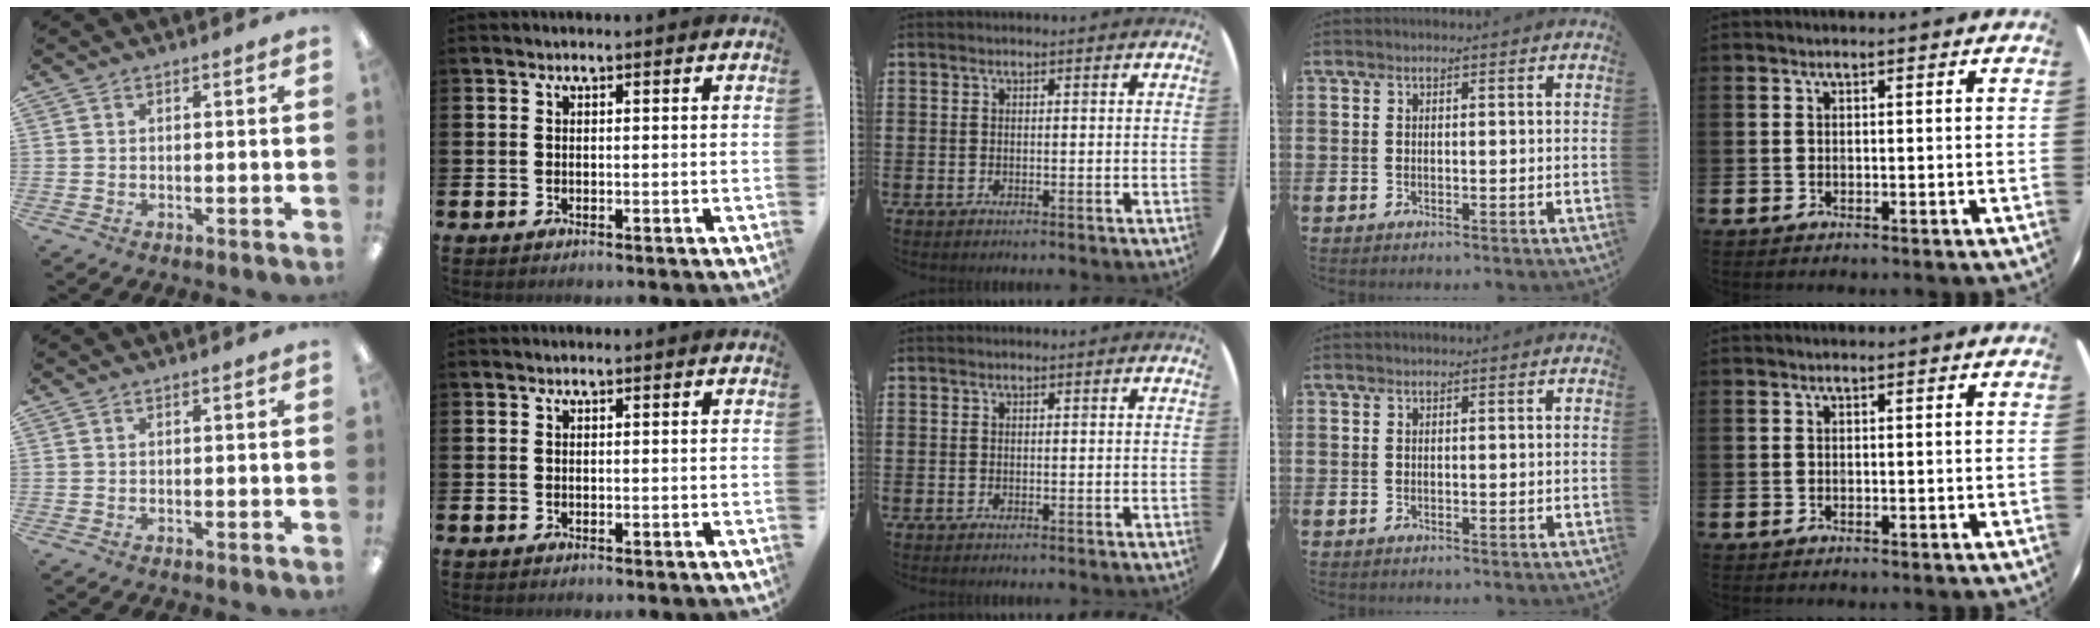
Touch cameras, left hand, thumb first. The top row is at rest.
{}